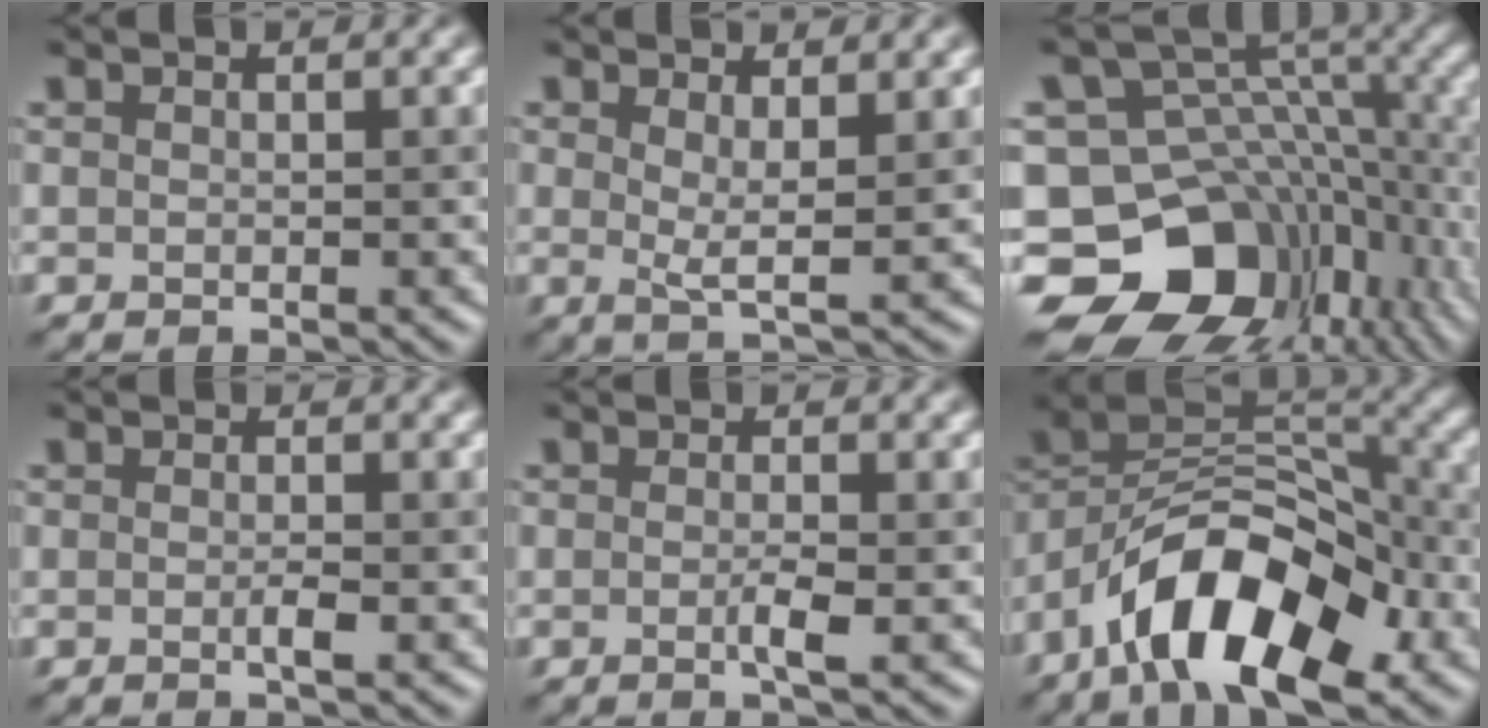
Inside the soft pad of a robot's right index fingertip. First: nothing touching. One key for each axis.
{"total": 2.4, "fx": 0.9, "fy": 0.6, "fz": 2.1, "tx": -0.036, "ty": -0.005, "tz": 0.018}
{"total": 15.3, "fx": -6.3, "fy": 11.1, "fz": 8.5, "tx": -0.162, "ty": -0.004, "tz": -0.096}
{"total": 1.0, "fx": -0.3, "fy": 0.2, "fz": 1.0, "tx": -0.015, "ty": 0.004, "tz": -0.006}
{"total": 1.5, "fx": -0.4, "fy": 0.3, "fz": 1.4, "tx": -0.025, "ty": 0.003, "tz": -0.008}
{"total": 11.4, "fx": -6.2, "fy": 5.0, "fz": 8.2, "tx": -0.124, "ty": 0.025, "tz": -0.120}